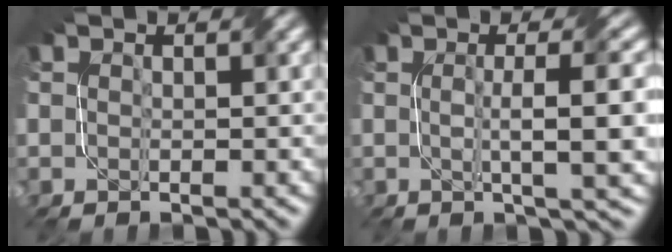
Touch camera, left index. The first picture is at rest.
{"total": 5.9, "force": [0.2, 1.1, 5.8], "torque": [-0.083, 0.005, 0.002]}